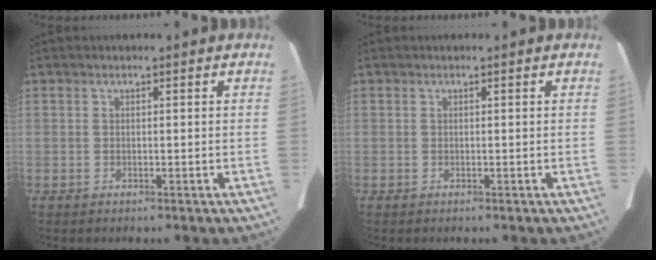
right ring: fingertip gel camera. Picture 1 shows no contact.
{"total": 0.0}